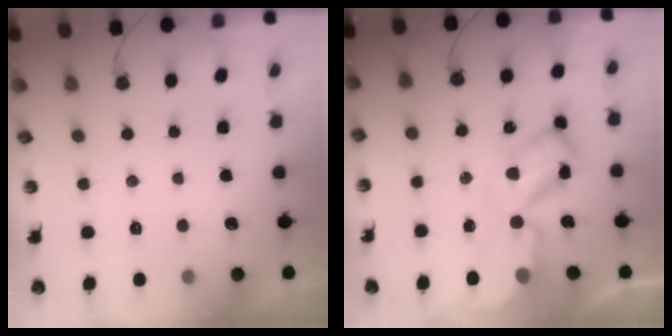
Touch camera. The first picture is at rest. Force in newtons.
{"total": 13.4, "press": 13.3, "slide": 1.5}